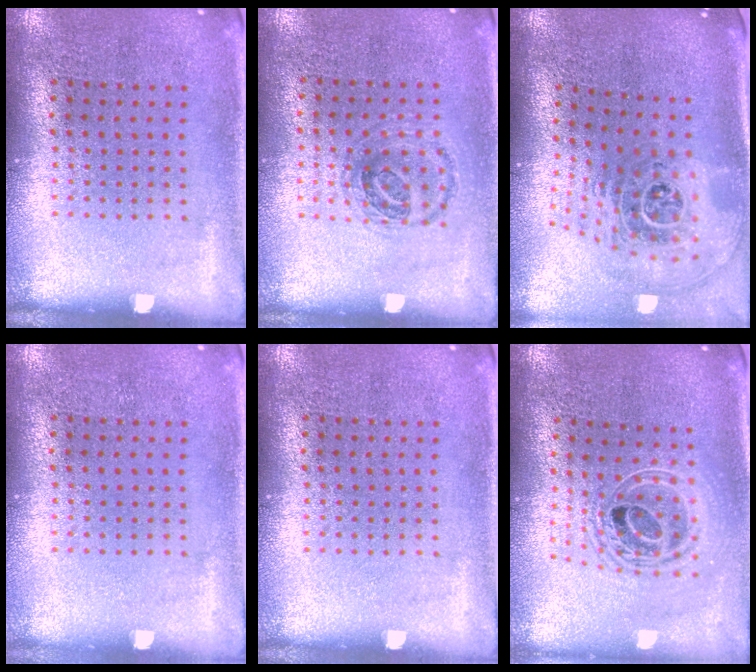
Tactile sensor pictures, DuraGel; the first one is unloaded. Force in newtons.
{"total": 0.9, "press": 0.9, "slide": 0.2}
{"total": 2.4, "press": 1.7, "slide": 1.7}
{"total": 0.0}
{"total": 0.0}
{"total": 2.1, "press": 1.6, "slide": 1.3}